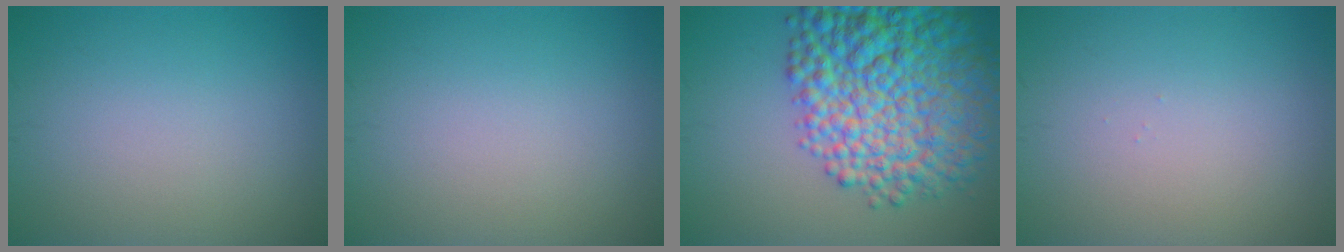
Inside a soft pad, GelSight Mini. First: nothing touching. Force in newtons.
{"total": 0.0}
{"total": 12.8, "press": 12.8, "slide": 0.4}
{"total": 0.0}